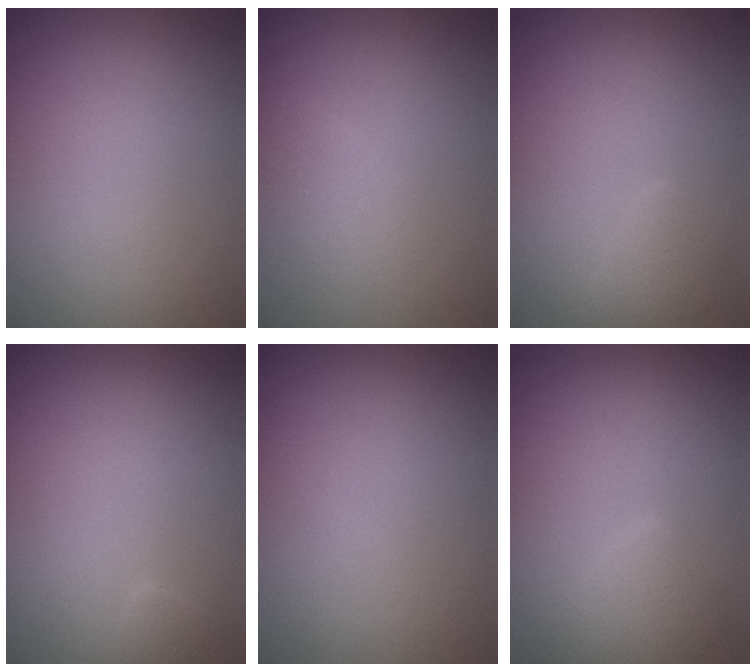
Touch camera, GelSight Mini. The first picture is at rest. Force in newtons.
{"total": 1.4, "press": 1.4, "slide": 0.1}
{"total": 1.8, "press": 1.8, "slide": 0.1}
{"total": 0.8, "press": 0.7, "slide": 0.2}
{"total": 0.0}
{"total": 2.6, "press": 2.6, "slide": 0.1}